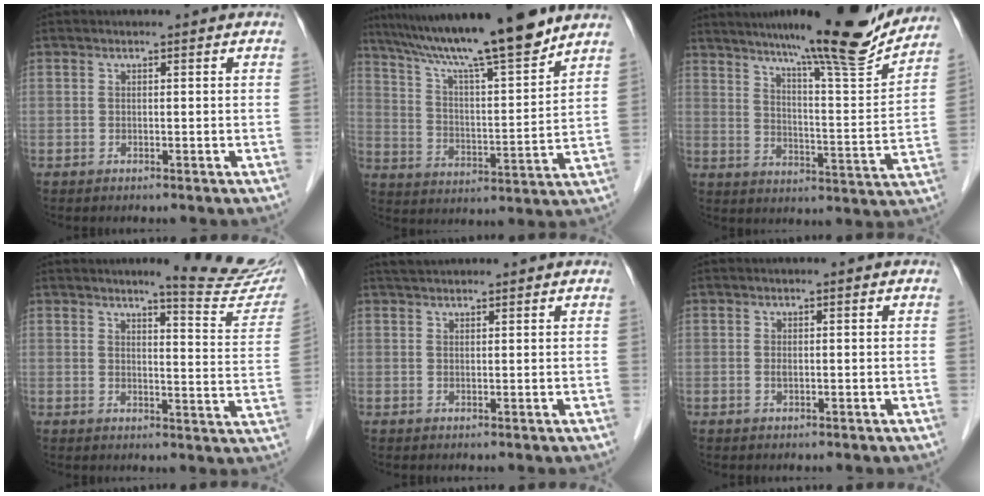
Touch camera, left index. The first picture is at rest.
{"total": 18.4, "force": [15.1, 0.5, 10.5], "torque": [-0.173, 0.006, 0.248]}
{"total": 18.4, "force": [15.9, 0.6, 9.2], "torque": [-0.129, -0.024, 0.222]}
{"total": 12.2, "force": [10.8, 0.8, 5.5], "torque": [-0.054, -0.041, 0.113]}
{"total": 3.1, "force": [2.9, 0.4, 0.9], "torque": [-0.014, 0.026, 0.051]}
{"total": 0.5, "force": [-0.1, 0.1, 0.5], "torque": [-0.015, -0.004, 0.000]}